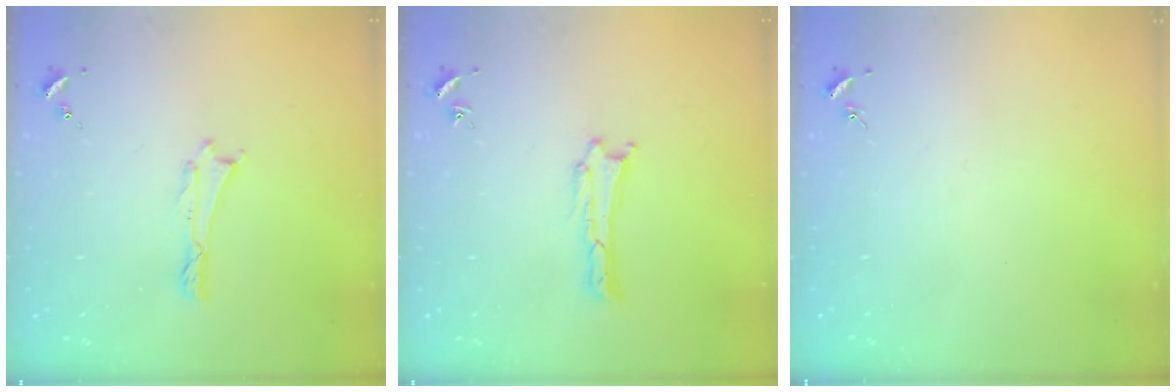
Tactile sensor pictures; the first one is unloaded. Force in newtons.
{"total": 0.0}
{"total": 0.0}